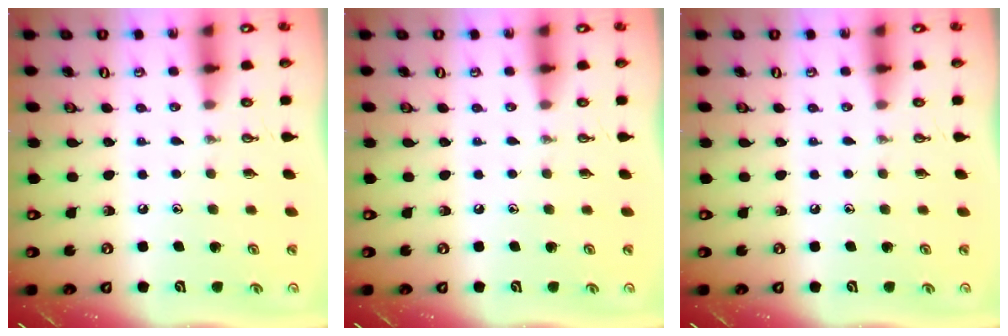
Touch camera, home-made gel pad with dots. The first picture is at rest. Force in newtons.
{"total": 0.0}
{"total": 0.0}